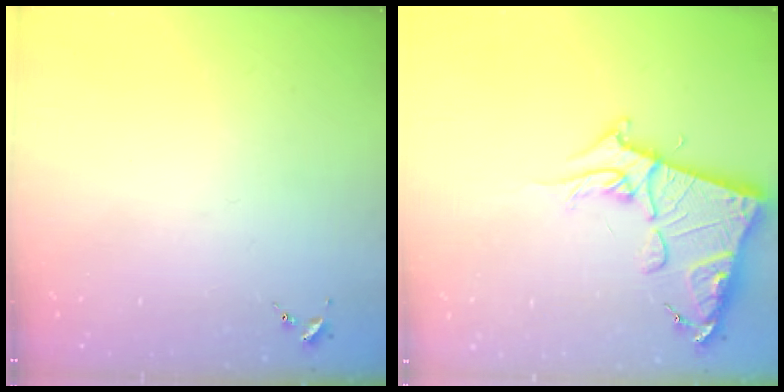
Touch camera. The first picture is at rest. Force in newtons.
{"total": 14.8, "press": 14.8, "slide": 1.5}